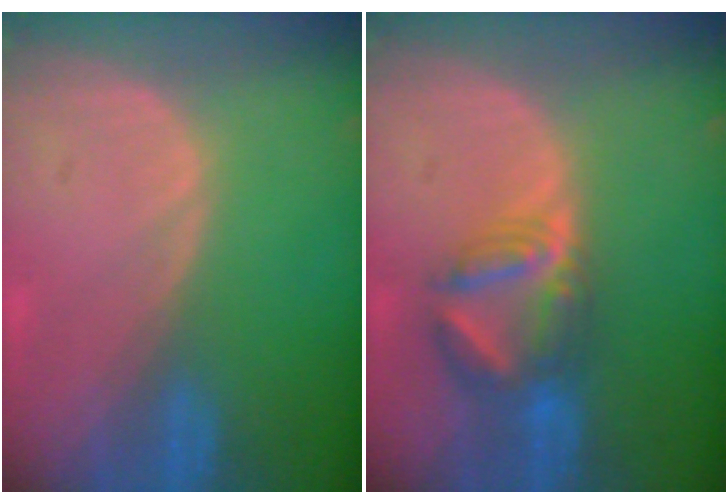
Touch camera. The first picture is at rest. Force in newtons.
{"total": 6.4, "press": 6.3, "slide": 0.9}